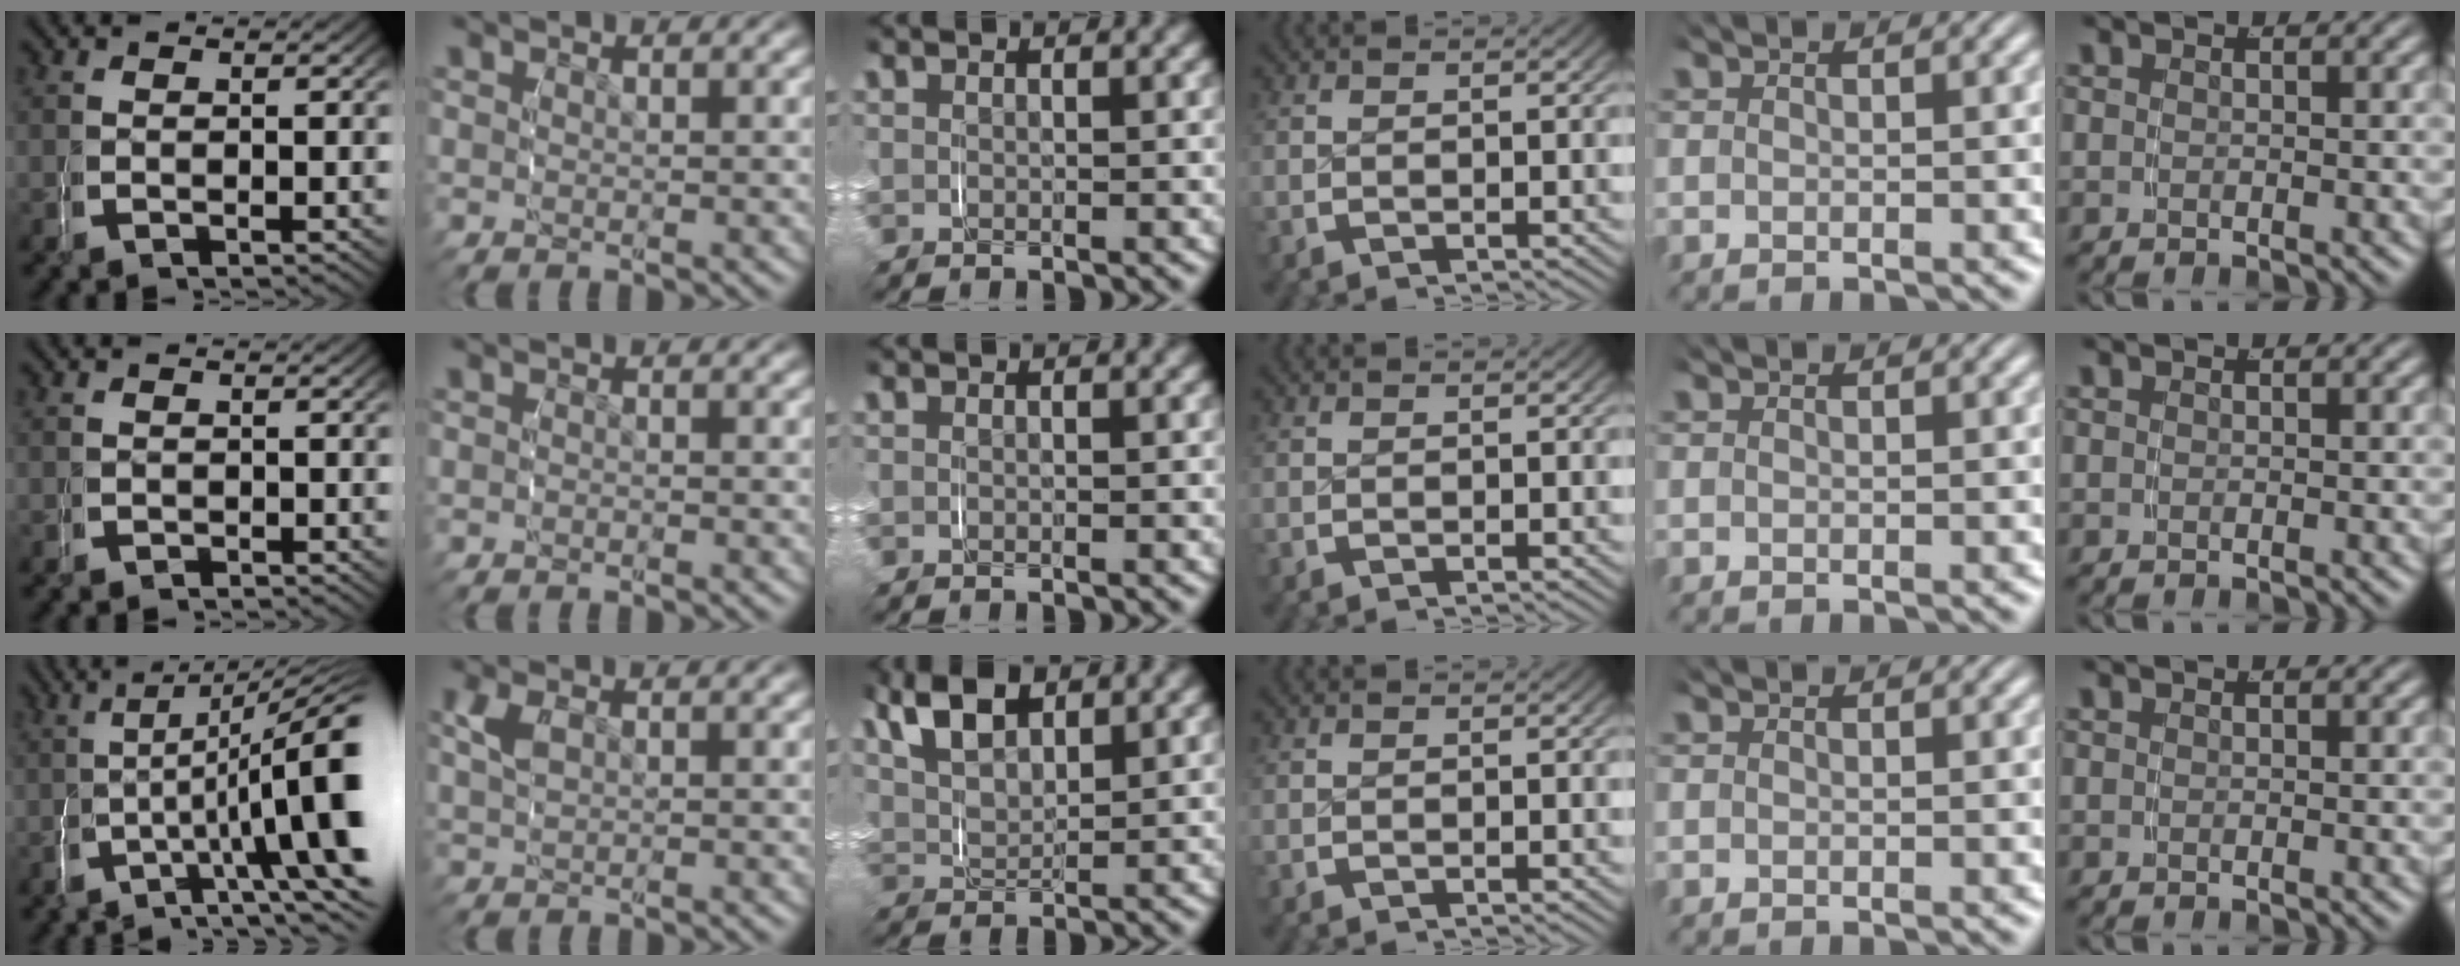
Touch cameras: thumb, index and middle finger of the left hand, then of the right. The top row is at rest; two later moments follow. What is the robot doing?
{"motion": "grasp_and_lifting", "object": "keyboard"}